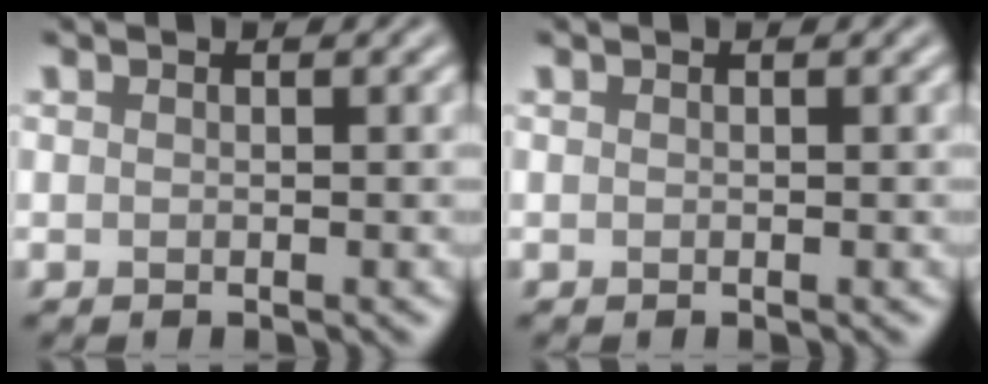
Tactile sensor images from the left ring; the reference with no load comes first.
{"total": 0.0}